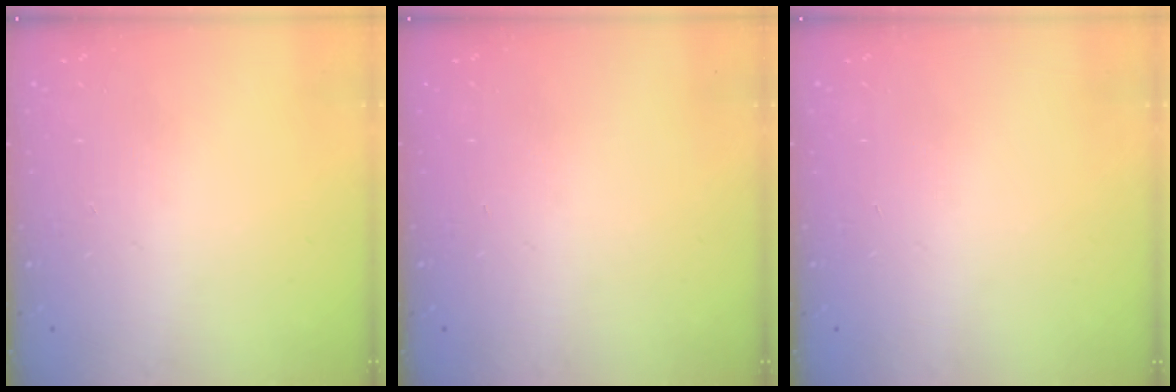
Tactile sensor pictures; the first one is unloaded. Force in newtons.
{"total": 0.0}
{"total": 0.0}